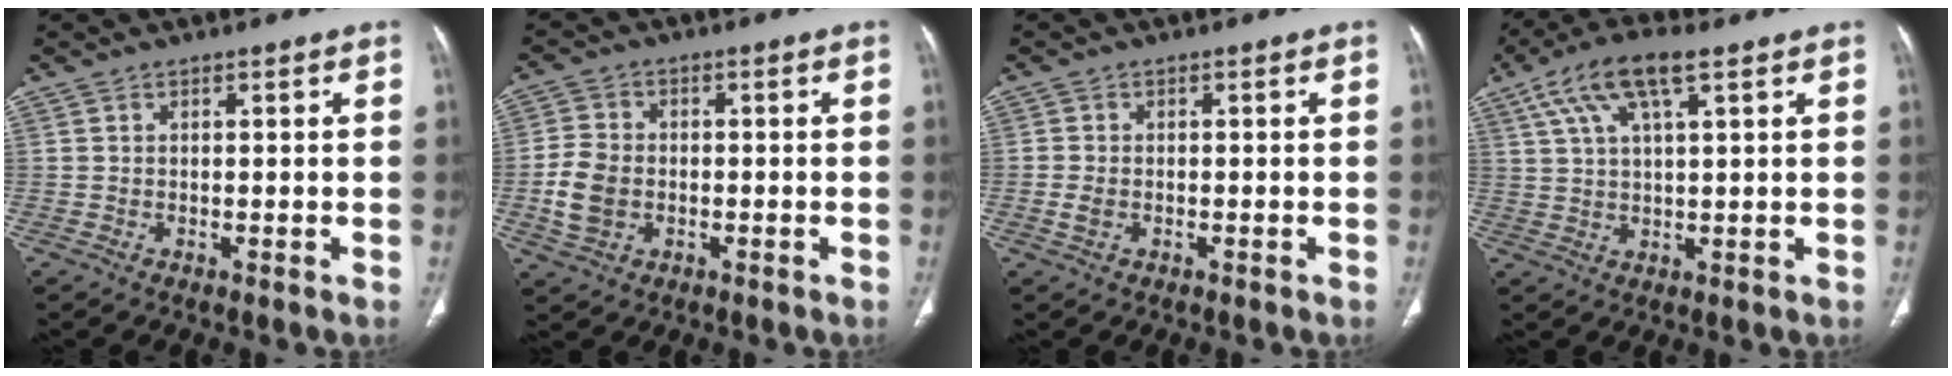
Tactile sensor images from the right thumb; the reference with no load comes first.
{"total": 7.1, "force": [-1.4, 5.4, 4.4], "torque": [-0.085, 0.009, -0.027]}
{"total": 2.0, "force": [-0.6, 1.4, 1.3], "torque": [-0.031, 0.004, -0.011]}
{"total": 10.2, "force": [4.8, 3.3, 8.3], "torque": [-0.172, 0.012, 0.092]}